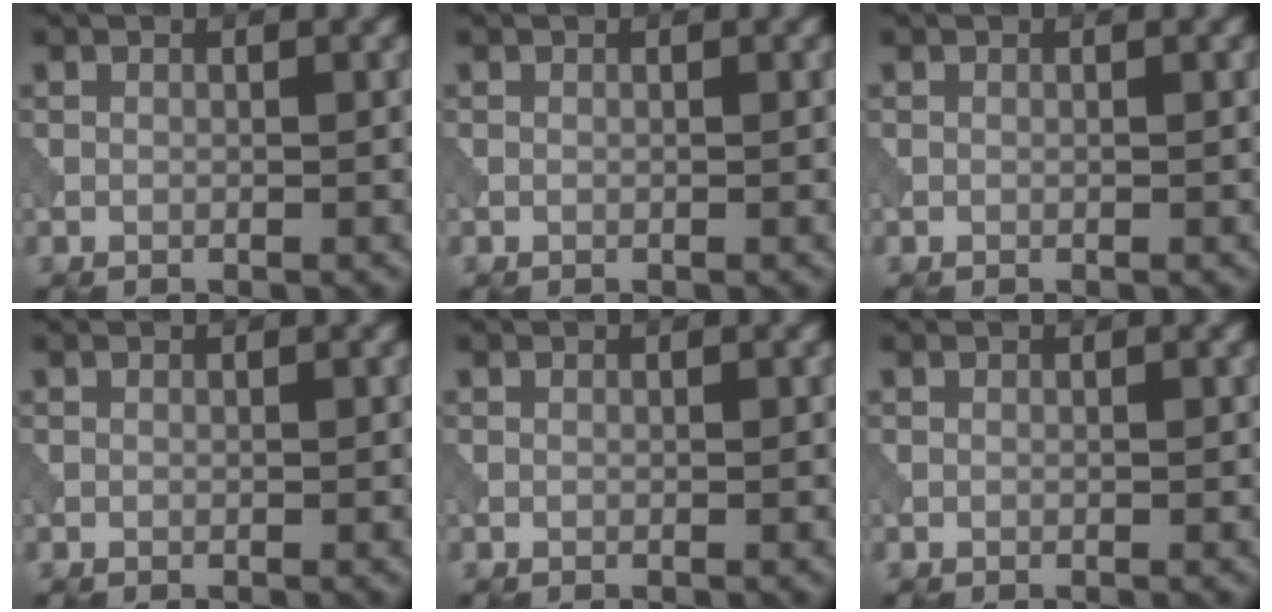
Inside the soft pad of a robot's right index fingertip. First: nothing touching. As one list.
[{"total": 0.0}, {"total": 0.0}, {"total": 0.0}, {"total": 0.0}, {"total": 0.0}]